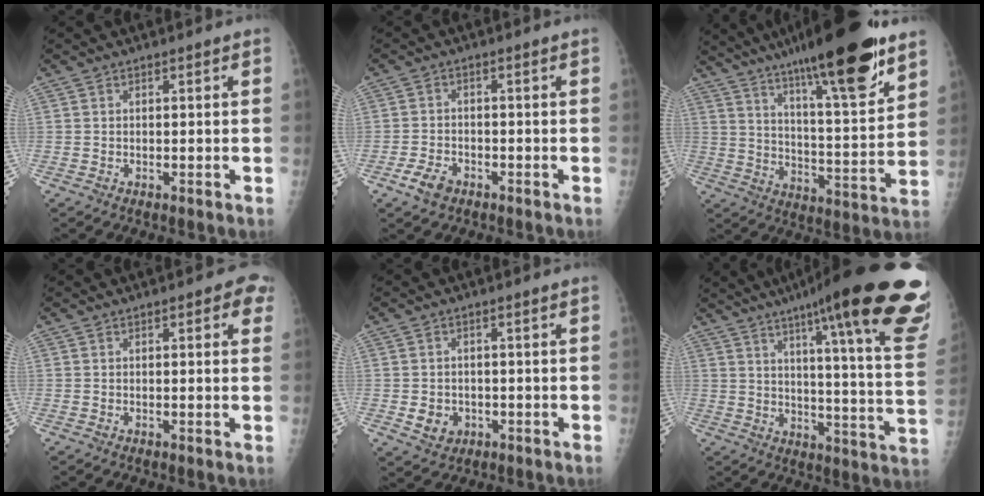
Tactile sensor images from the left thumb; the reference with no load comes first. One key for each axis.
{"total": 3.8, "fx": -2.2, "fy": 2.4, "fz": 2.0, "tx": -0.039, "ty": 0.008, "tz": -0.038}
{"total": 24.5, "fx": 16.6, "fy": 3.9, "fz": 17.6, "tx": -0.259, "ty": -0.061, "tz": 0.264}
{"total": 3.8, "fx": 1.7, "fy": 1.6, "fz": 3.1, "tx": -0.017, "ty": -0.001, "tz": 0.011}
{"total": 3.8, "fx": -0.7, "fy": 3.3, "fz": 1.8, "tx": -0.018, "ty": 0.002, "tz": -0.001}
{"total": 30.8, "fx": 19.9, "fy": 3.8, "fz": 23.2, "tx": -0.253, "ty": -0.080, "tz": 0.263}